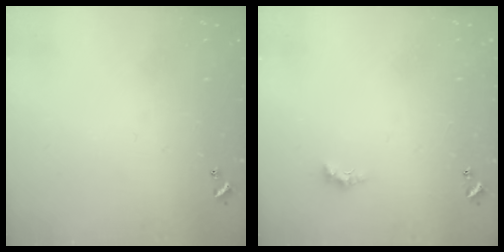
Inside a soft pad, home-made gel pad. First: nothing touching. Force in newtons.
{"total": 0.8, "press": 0.6, "slide": 0.6}